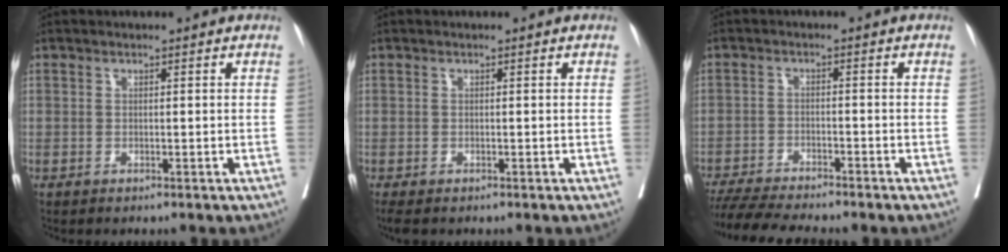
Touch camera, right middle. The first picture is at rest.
{"total": 2.4, "force": [-1.9, 0.7, 1.2], "torque": [-0.018, -0.010, -0.027]}
{"total": 9.3, "force": [-8.4, -0.2, 4.0], "torque": [-0.058, -0.020, -0.133]}